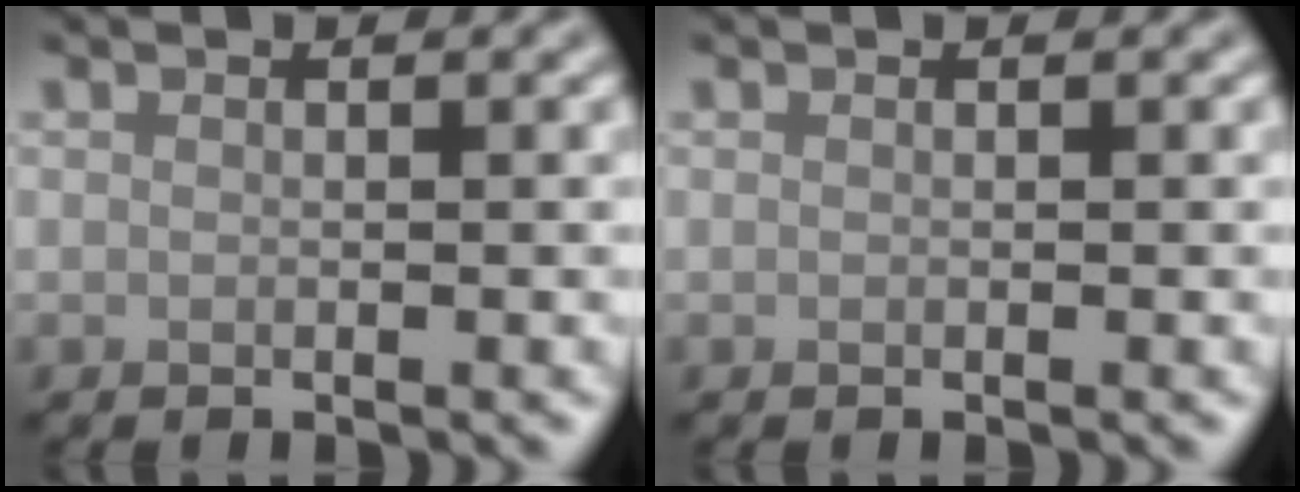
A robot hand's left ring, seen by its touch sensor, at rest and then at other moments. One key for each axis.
{"total": 0.0}